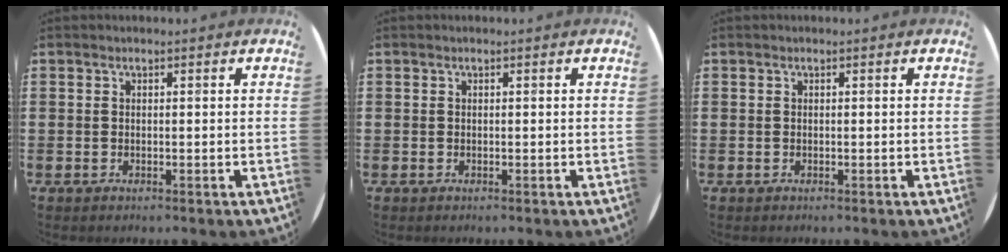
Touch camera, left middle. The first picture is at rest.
{"total": 0.0}
{"total": 0.0}